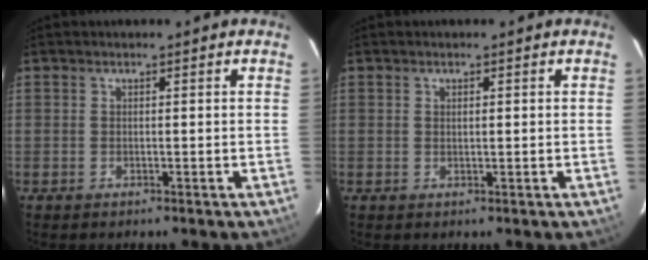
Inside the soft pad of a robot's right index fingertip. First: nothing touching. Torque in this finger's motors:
{"motor_torque": [0.15, 0.15, 0.04, 0.00]}